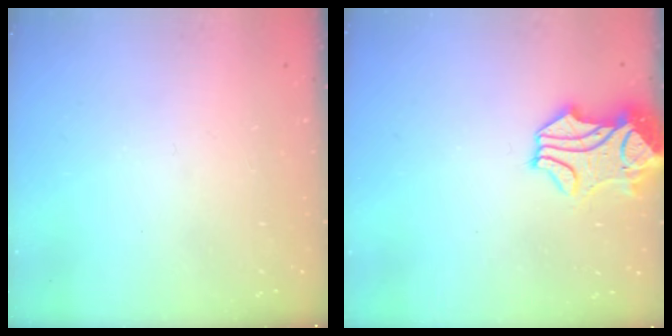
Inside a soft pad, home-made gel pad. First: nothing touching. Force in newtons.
{"total": 1.9, "press": 1.4, "slide": 1.3}